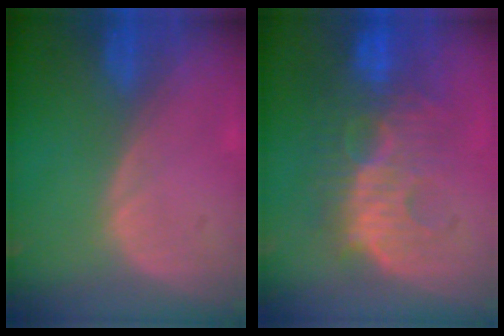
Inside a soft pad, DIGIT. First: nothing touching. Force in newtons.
{"total": 10.8, "press": 9.9, "slide": 4.2}